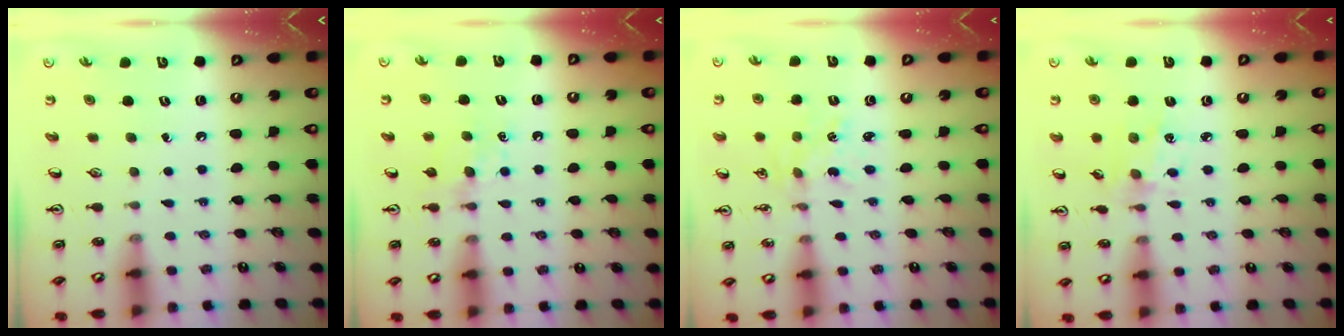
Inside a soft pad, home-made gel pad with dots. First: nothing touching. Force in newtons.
{"total": 6.5, "press": 6.4, "slide": 0.6}
{"total": 1.2, "press": 1.2, "slide": 0.3}
{"total": 2.9, "press": 2.9, "slide": 0.7}